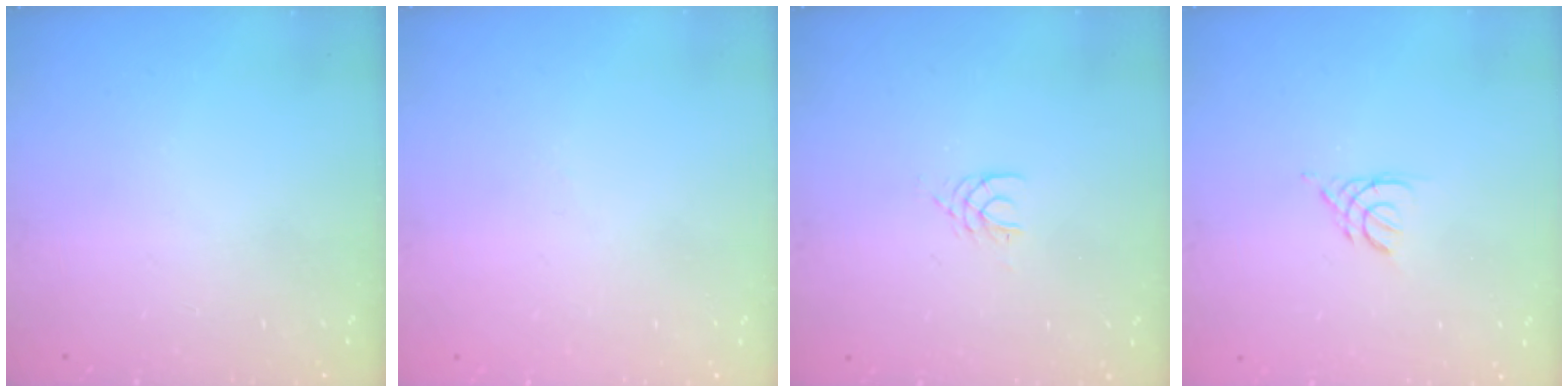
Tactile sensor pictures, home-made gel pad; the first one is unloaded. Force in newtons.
{"total": 1.8, "press": 1.6, "slide": 0.6}
{"total": 3.4, "press": 3.4, "slide": 0.4}
{"total": 3.6, "press": 3.5, "slide": 0.7}